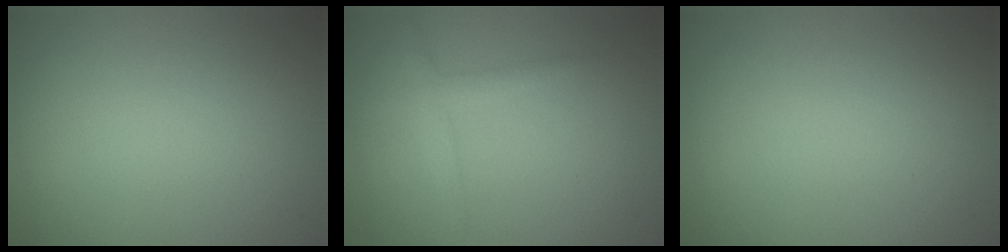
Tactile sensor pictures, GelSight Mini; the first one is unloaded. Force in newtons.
{"total": 1.8, "press": 1.8, "slide": 0.0}
{"total": 0.0}